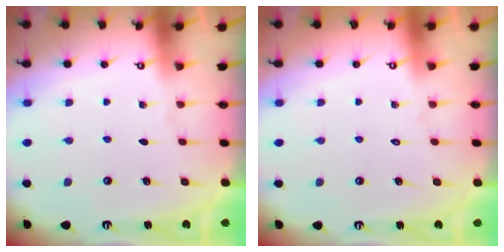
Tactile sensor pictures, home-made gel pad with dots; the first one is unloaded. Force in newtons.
{"total": 1.6, "press": 1.6, "slide": 0.1}